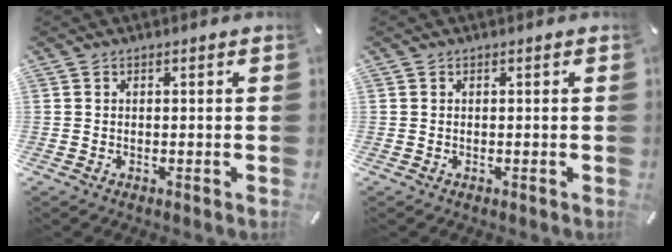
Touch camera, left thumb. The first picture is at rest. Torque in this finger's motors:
{"motor_torque": [0.00, 0.00, -0.02, 0.02, 0.00]}